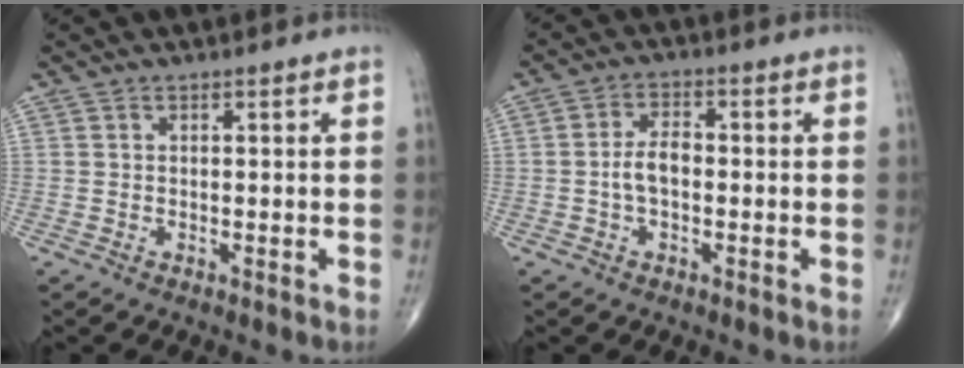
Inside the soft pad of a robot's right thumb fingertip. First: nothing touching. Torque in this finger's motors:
{"motor_torque": [0.94, 0.76, 0.83, 0.06, 0.03]}